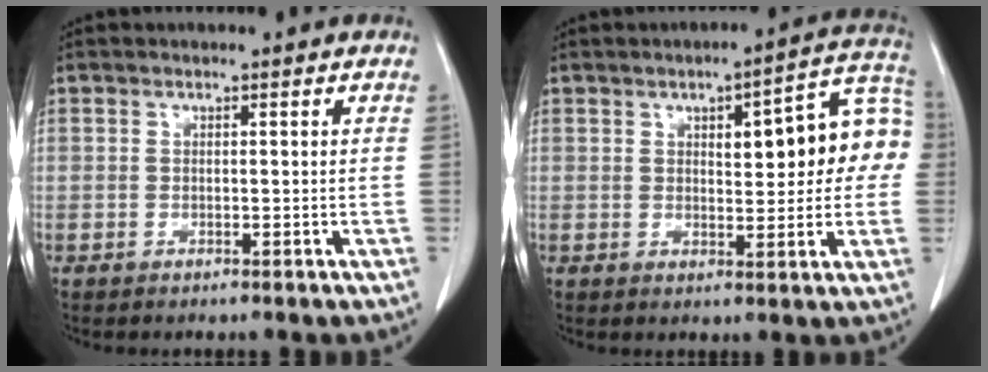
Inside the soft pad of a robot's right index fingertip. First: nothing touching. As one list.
[{"total": 12.4, "force": [1.9, 3.7, 11.7], "torque": [-0.144, 0.039, 0.025]}]